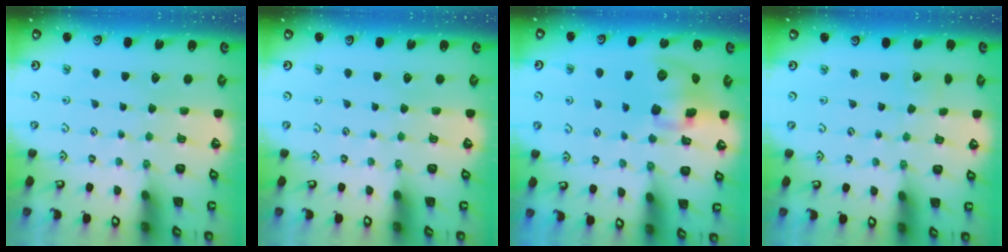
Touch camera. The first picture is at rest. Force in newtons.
{"total": 0.0}
{"total": 12.0, "press": 11.8, "slide": 1.9}
{"total": 1.2, "press": 1.2, "slide": 0.1}